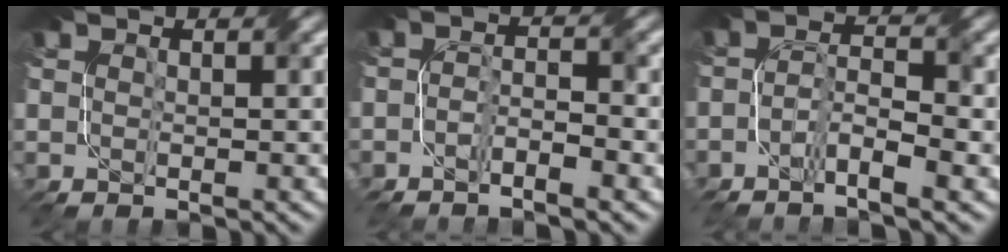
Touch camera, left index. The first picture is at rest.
{"total": 2.8, "force": [-2.0, 0.6, 1.9], "torque": [-0.040, -0.001, -0.039]}
{"total": 3.9, "force": [-2.4, 0.9, 2.9], "torque": [-0.064, 0.002, -0.050]}